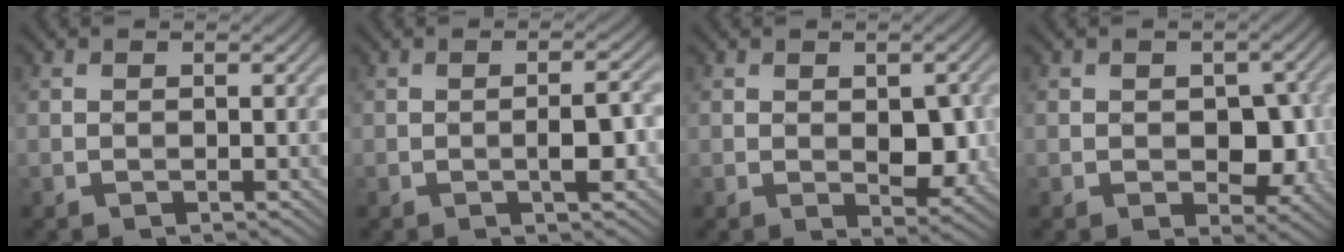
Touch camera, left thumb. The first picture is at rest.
{"total": 2.9, "force": [-1.1, 0.5, 2.7], "torque": [-0.042, 0.008, -0.023]}
{"total": 4.8, "force": [-0.3, 2.6, 4.0], "torque": [-0.063, -0.008, -0.001]}
{"total": 5.2, "force": [-0.7, 3.3, 3.9], "torque": [-0.061, -0.010, -0.007]}